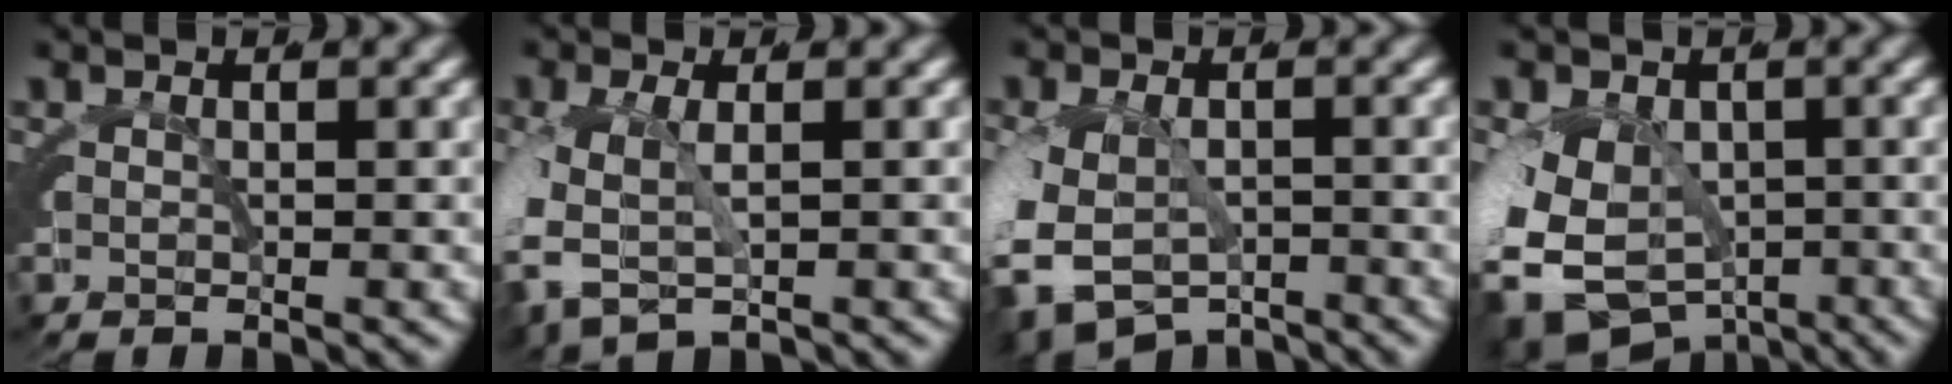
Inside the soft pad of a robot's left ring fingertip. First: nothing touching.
{"total": 4.4, "force": [-1.8, 3.6, 1.8], "torque": [-0.068, -0.029, -0.020]}
{"total": 8.9, "force": [-5.7, 6.2, 2.7], "torque": [-0.095, -0.054, -0.078]}
{"total": 11.4, "force": [-5.5, 8.7, 4.8], "torque": [-0.132, -0.068, -0.070]}